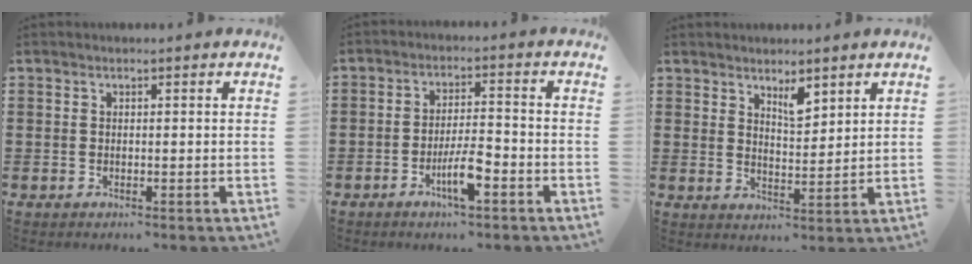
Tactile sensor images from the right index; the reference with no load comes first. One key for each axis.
{"total": 5.7, "fx": -2.8, "fy": 1.3, "fz": 4.8, "tx": -0.092, "ty": 0.000, "tz": -0.052}
{"total": 3.7, "fx": 2.8, "fy": 1.1, "fz": 2.0, "tx": -0.029, "ty": -0.005, "tz": 0.047}